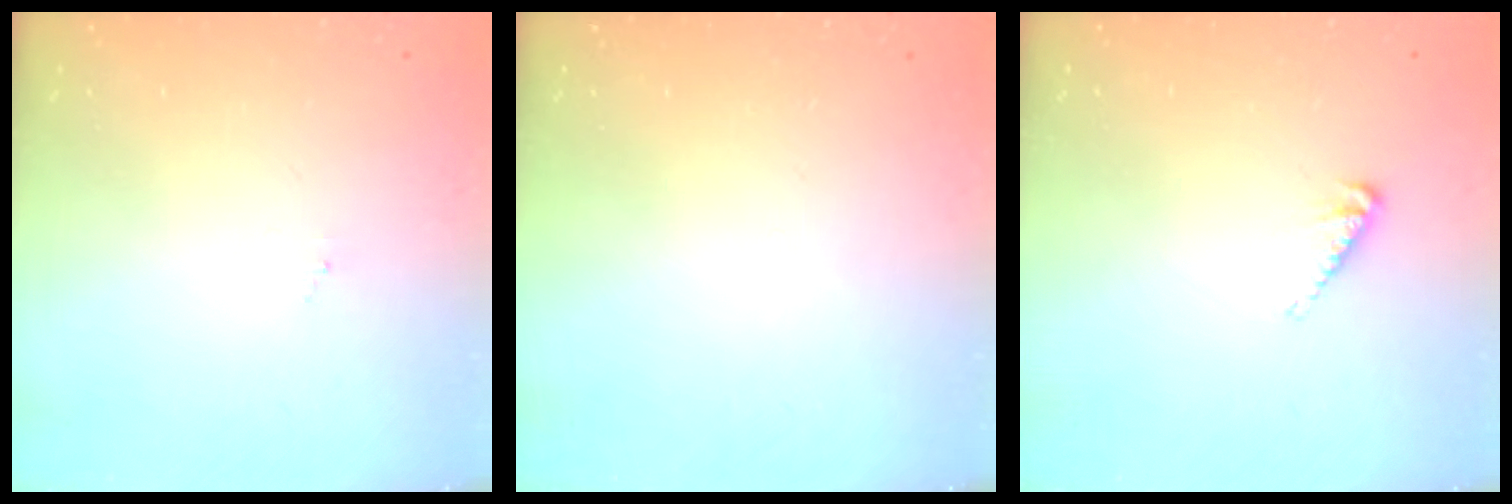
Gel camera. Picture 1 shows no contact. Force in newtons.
{"total": 0.0}
{"total": 3.6, "press": 3.5, "slide": 0.5}